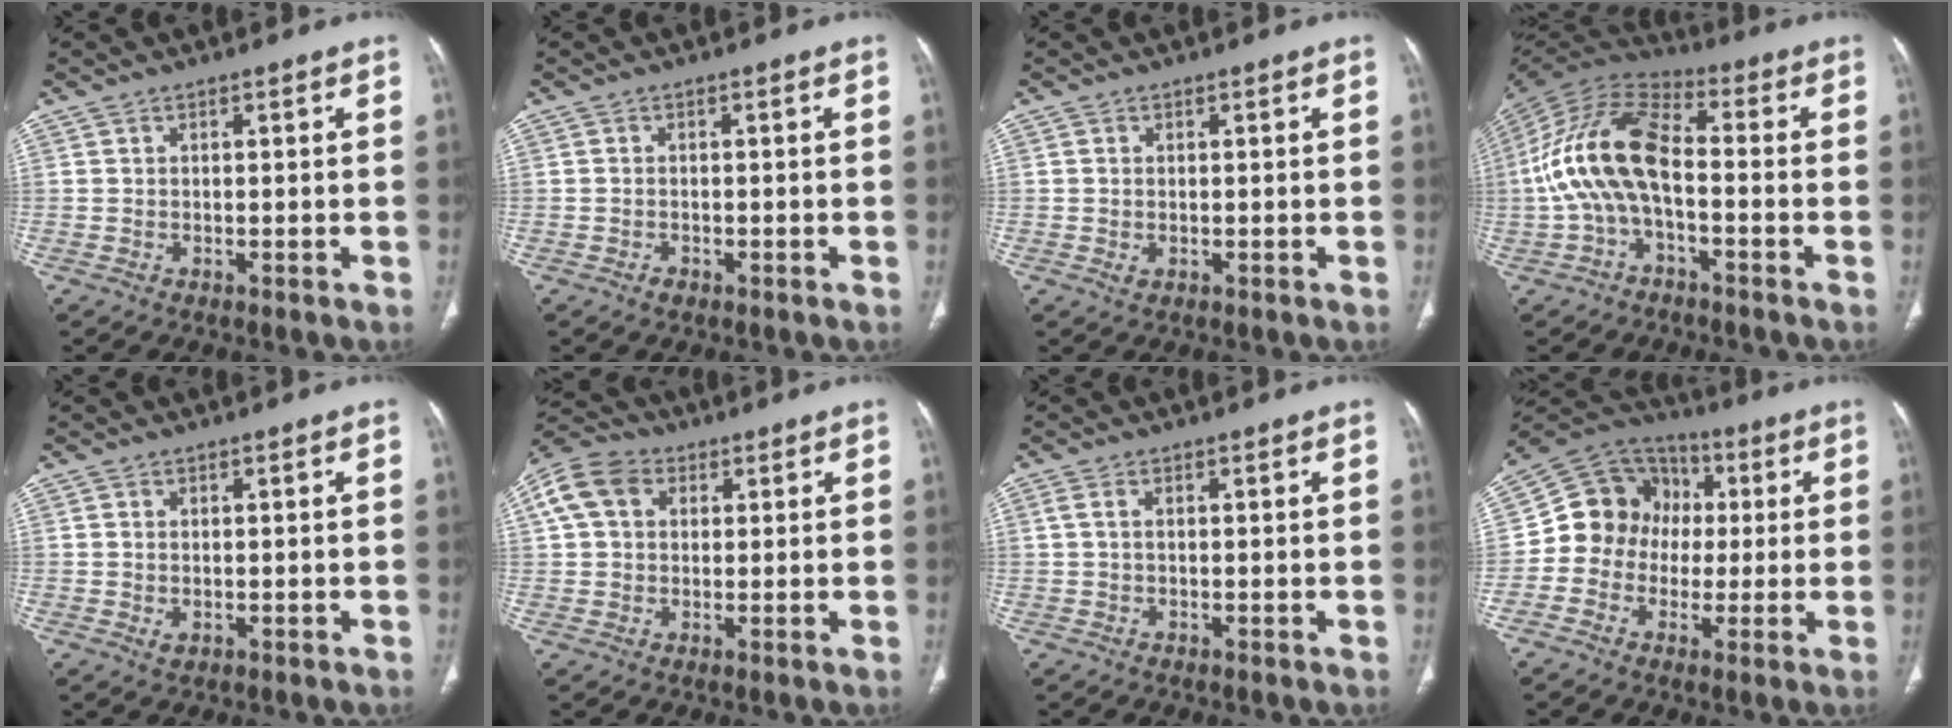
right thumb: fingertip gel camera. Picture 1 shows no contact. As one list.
[{"total": 1.1, "force": [-0.7, 0.8, 0.4], "torque": [-0.005, 0.004, -0.010]}, {"total": 1.1, "force": [-0.1, 0.8, 0.8], "torque": [-0.018, -0.002, 0.001]}, {"total": 15.3, "force": [-2.1, 7.8, 13.0], "torque": [-0.262, 0.043, -0.049]}, {"total": 1.5, "force": [-0.2, 1.1, 1.1], "torque": [-0.022, -0.003, 0.000]}, {"total": 10.1, "force": [3.0, 7.7, 5.8], "torque": [-0.110, 0.021, 0.048]}, {"total": 1.4, "force": [0.3, 0.7, 1.3], "torque": [-0.034, 0.005, 0.006]}, {"total": 13.5, "force": [-0.2, 12.2, 5.6], "torque": [-0.064, 0.034, -0.013]}]